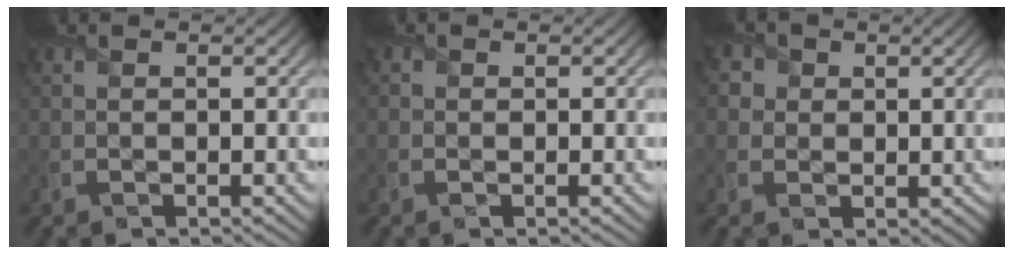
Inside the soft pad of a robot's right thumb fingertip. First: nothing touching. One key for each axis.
{"total": 0.0}
{"total": 3.4, "fx": 1.5, "fy": 2.9, "fz": 1.1, "tx": -0.040, "ty": 0.004, "tz": 0.010}